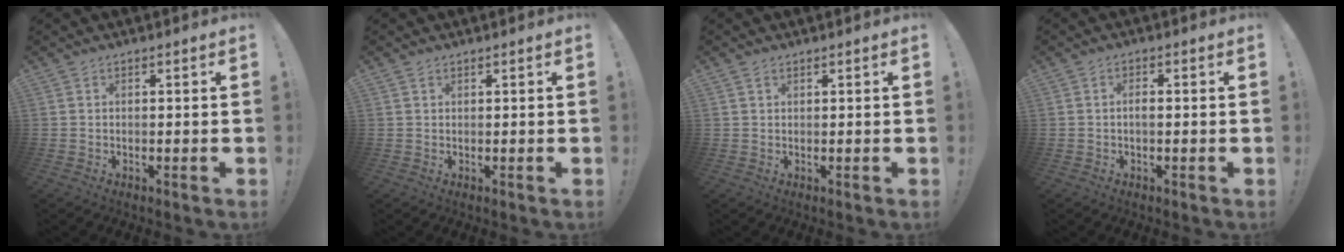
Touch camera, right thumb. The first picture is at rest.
{"total": 0.6, "force": [0.4, 0.4, 0.1], "torque": [0.004, -0.002, 0.007]}
{"total": 1.1, "force": [0.6, 0.8, 0.6], "torque": [-0.005, 0.000, 0.011]}
{"total": 2.0, "force": [-0.5, 0.7, 1.9], "torque": [-0.036, 0.005, -0.009]}